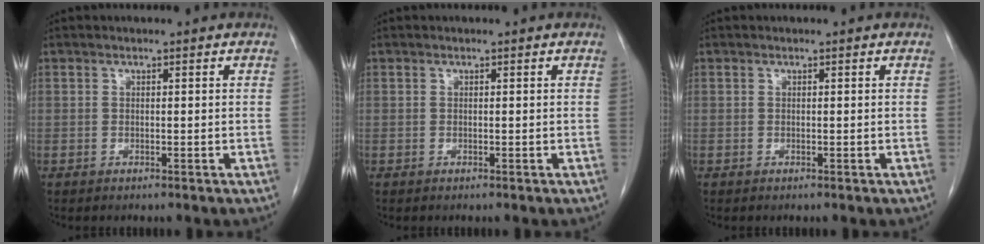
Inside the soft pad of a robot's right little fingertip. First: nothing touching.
{"total": 0.0}
{"total": 0.0}